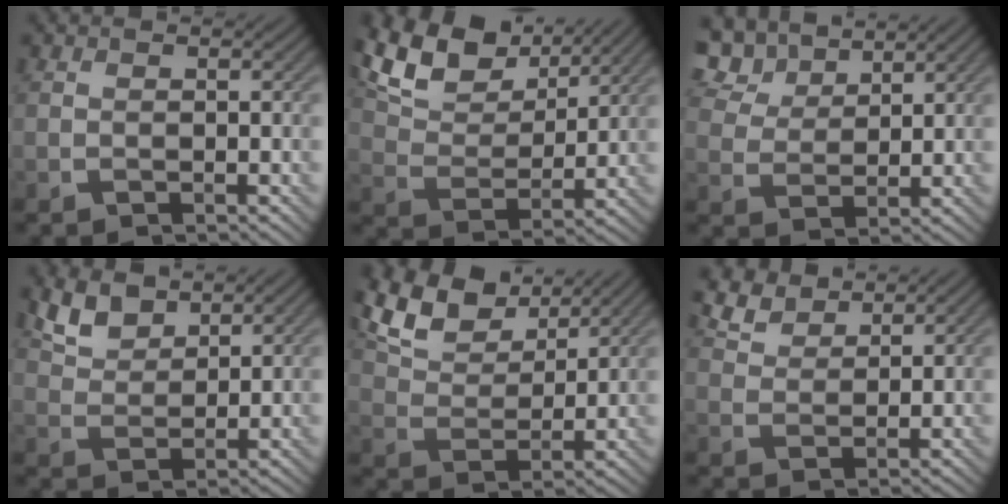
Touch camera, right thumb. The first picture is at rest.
{"total": 12.5, "force": [8.5, 5.6, 7.2], "torque": [-0.180, 0.015, 0.152]}
{"total": 8.9, "force": [6.3, 4.2, 4.7], "torque": [-0.132, 0.020, 0.117]}
{"total": 5.5, "force": [4.0, 2.6, 2.8], "torque": [-0.068, 0.003, 0.083]}
{"total": 11.1, "force": [7.7, 4.9, 6.4], "torque": [-0.159, 0.016, 0.141]}
{"total": 5.4, "force": [4.4, 2.1, 2.3], "torque": [-0.059, 0.008, 0.091]}